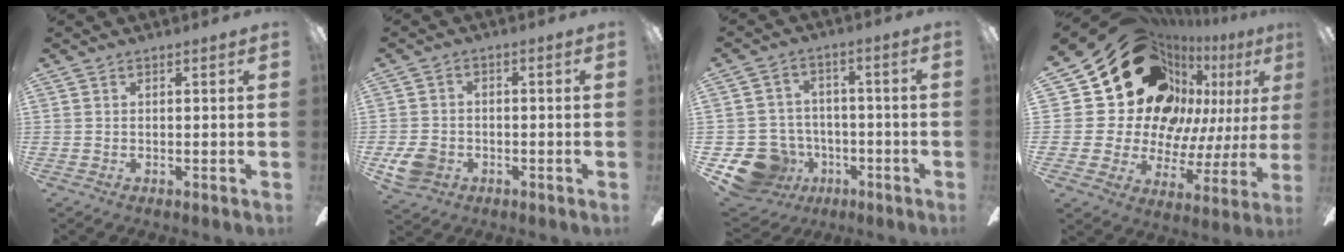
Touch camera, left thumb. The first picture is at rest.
{"total": 6.4, "force": [-2.6, 4.9, 3.0], "torque": [-0.065, 0.013, -0.051]}
{"total": 13.2, "force": [-6.5, 10.3, 5.2], "torque": [-0.131, 0.046, -0.107]}
{"total": 26.0, "force": [13.9, 17.4, 13.4], "torque": [-0.228, -0.106, 0.286]}